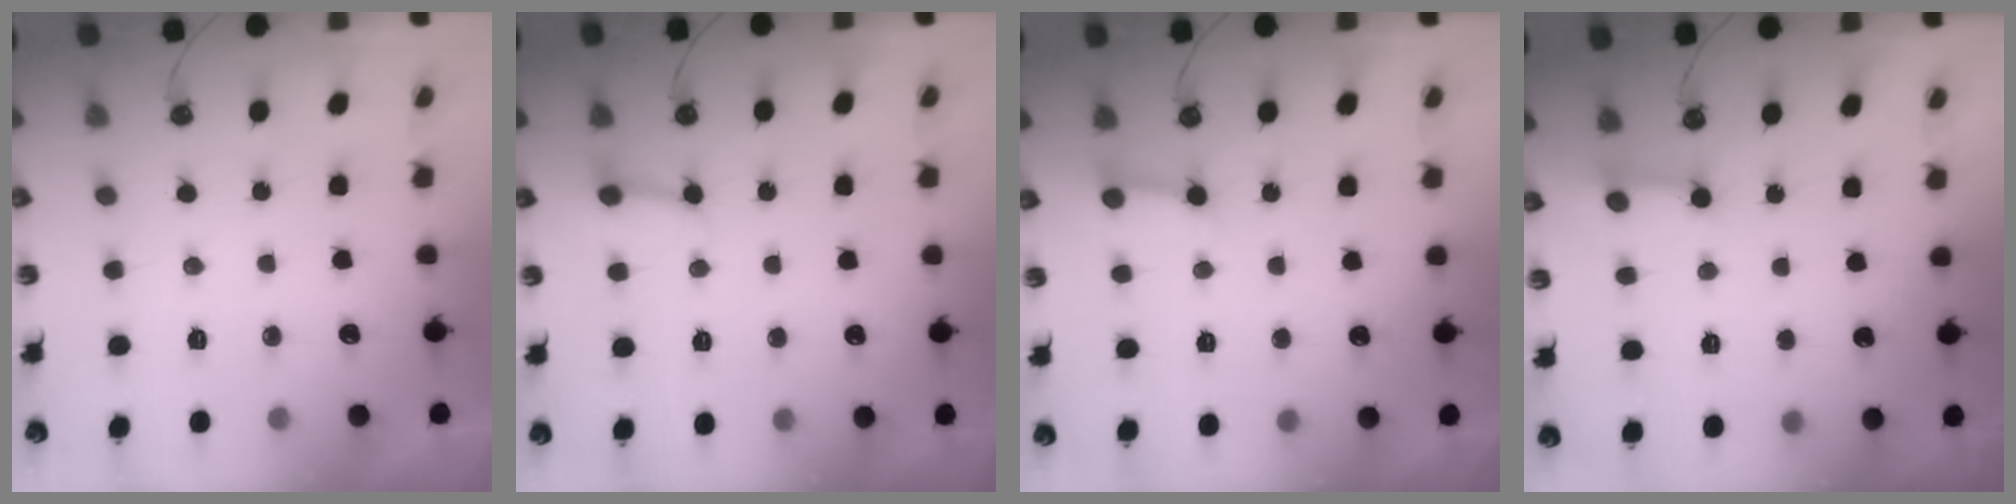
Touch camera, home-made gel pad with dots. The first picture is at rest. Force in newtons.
{"total": 2.6, "press": 2.6, "slide": 0.1}
{"total": 2.7, "press": 2.7, "slide": 0.2}
{"total": 3.0, "press": 3.0, "slide": 0.2}